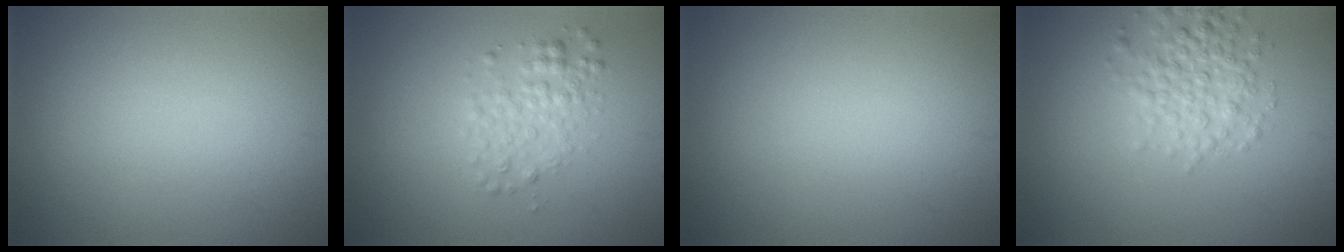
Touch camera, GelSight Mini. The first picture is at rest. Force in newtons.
{"total": 2.5, "press": 2.5, "slide": 0.1}
{"total": 0.0}
{"total": 3.5, "press": 3.5, "slide": 0.1}